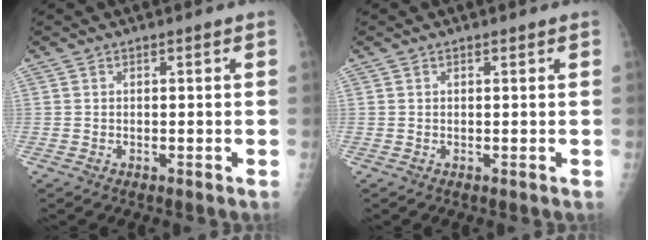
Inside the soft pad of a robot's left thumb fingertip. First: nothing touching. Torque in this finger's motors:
{"motor_torque": [-0.46, -0.22, 0.35, 0.12, 0.00]}